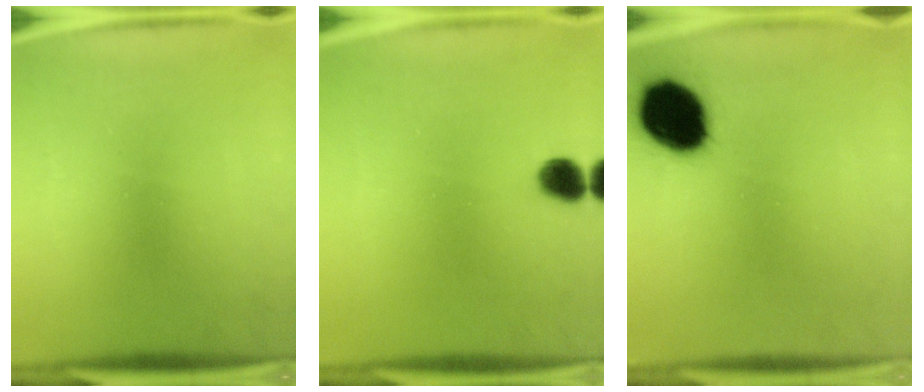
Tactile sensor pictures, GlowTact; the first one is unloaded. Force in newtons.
{"total": 3.7}
{"total": 16.1}